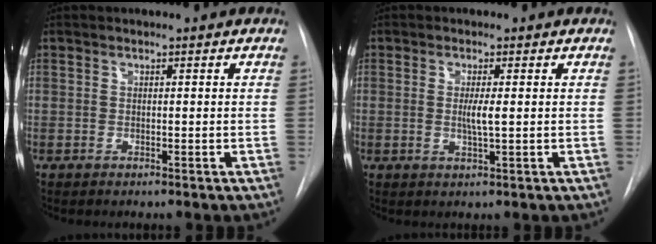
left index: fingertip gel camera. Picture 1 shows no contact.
{"total": 2.5, "force": [0.1, 0.0, 2.5], "torque": [-0.052, -0.004, 0.002]}